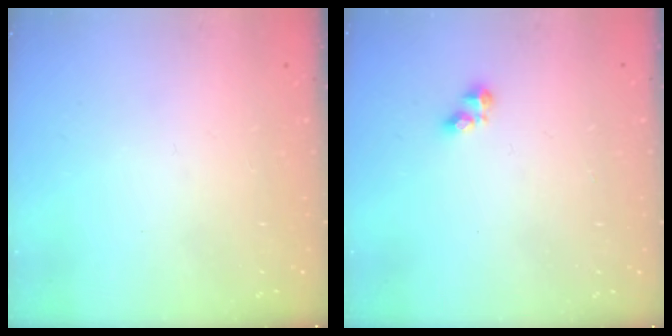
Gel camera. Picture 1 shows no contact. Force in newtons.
{"total": 3.5, "press": 3.4, "slide": 0.6}